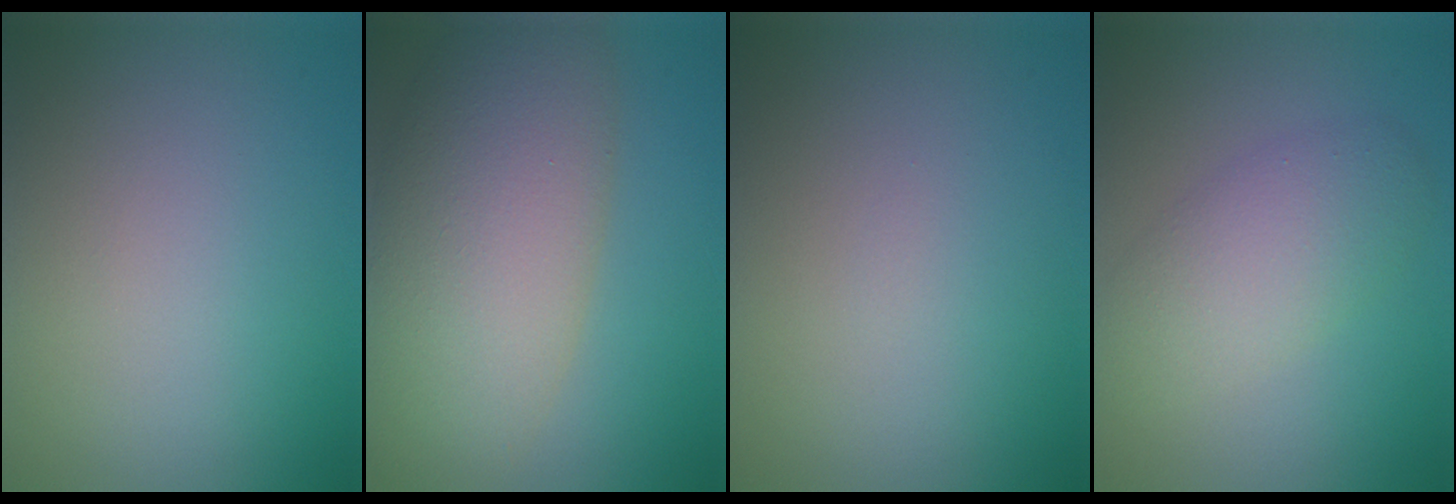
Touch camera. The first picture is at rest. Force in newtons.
{"total": 9.6, "press": 9.6, "slide": 0.5}
{"total": 0.0}
{"total": 4.4, "press": 4.4, "slide": 0.4}